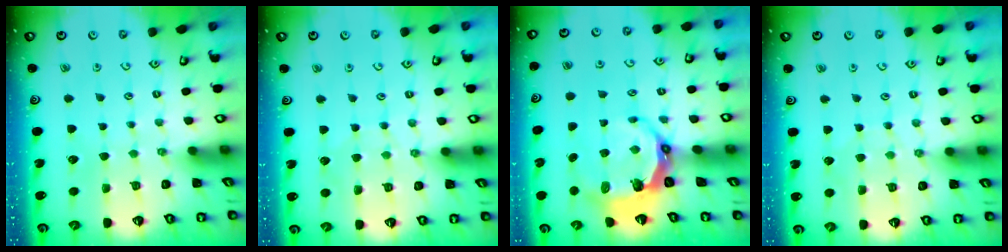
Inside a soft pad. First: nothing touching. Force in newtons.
{"total": 4.7, "press": 4.7, "slide": 0.5}
{"total": 7.0, "press": 5.6, "slide": 4.2}
{"total": 4.7, "press": 4.7, "slide": 0.5}